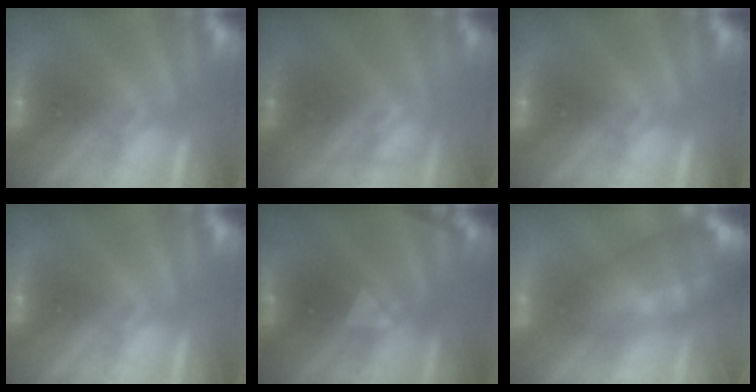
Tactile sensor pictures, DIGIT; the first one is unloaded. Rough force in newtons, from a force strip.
{"total": 2.4}
{"total": 0.0}
{"total": 0.0}
{"total": 2.3}
{"total": 7.5}